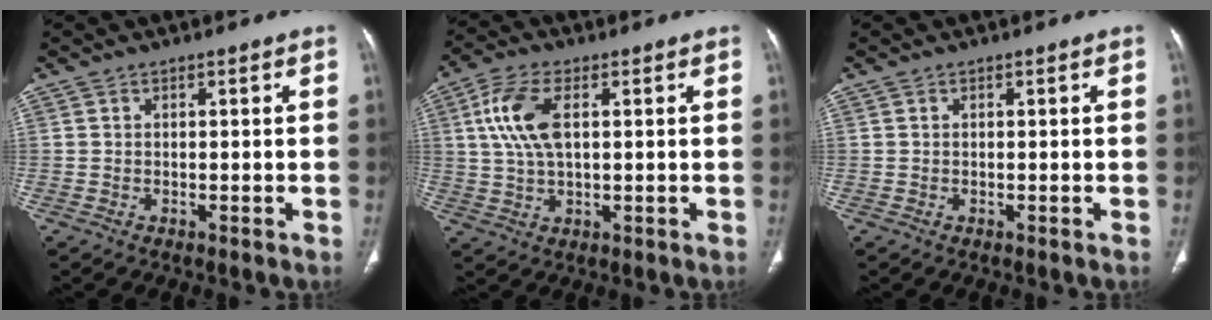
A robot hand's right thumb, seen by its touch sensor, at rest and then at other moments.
{"total": 9.2, "force": [2.2, 4.6, 7.7], "torque": [-0.168, 0.007, 0.042]}
{"total": 0.0}